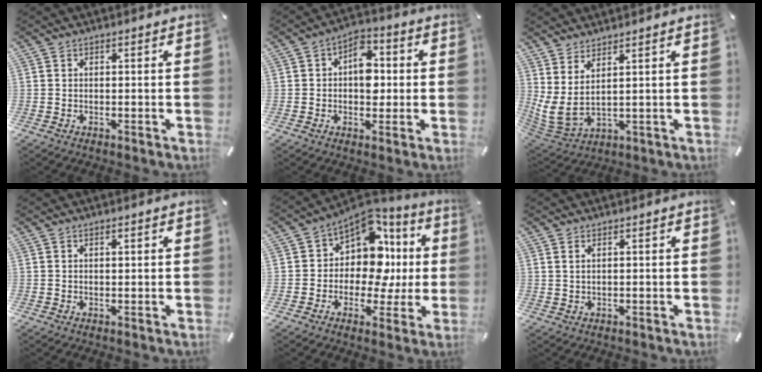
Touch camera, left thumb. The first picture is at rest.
{"total": 8.6, "force": [0.1, 6.2, 6.0], "torque": [-0.065, 0.002, -0.004]}
{"total": 5.5, "force": [2.7, 1.8, 4.4], "torque": [-0.116, -0.043, 0.048]}
{"total": 0.6, "force": [0.3, 0.2, 0.5], "torque": [-0.008, 0.000, 0.005]}
{"total": 12.6, "force": [3.0, 9.2, 8.1], "torque": [-0.139, -0.043, 0.054]}
{"total": 1.1, "force": [0.7, 0.2, 0.9], "torque": [-0.018, 0.001, 0.013]}